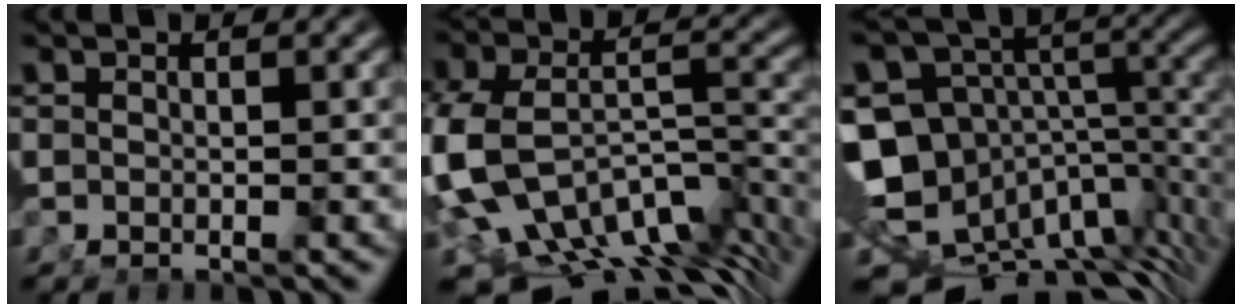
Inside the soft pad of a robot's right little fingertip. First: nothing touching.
{"total": 14.8, "force": [-7.1, 8.9, 9.4], "torque": [-0.189, -0.066, -0.084]}
{"total": 18.8, "force": [-6.9, 13.3, 11.3], "torque": [-0.198, -0.079, -0.086]}